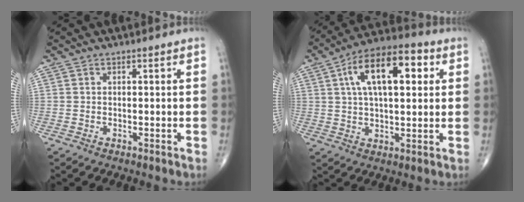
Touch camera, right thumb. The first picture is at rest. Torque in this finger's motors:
{"motor_torque": [0.54, 3.54, 1.63, 0.68, 0.47]}